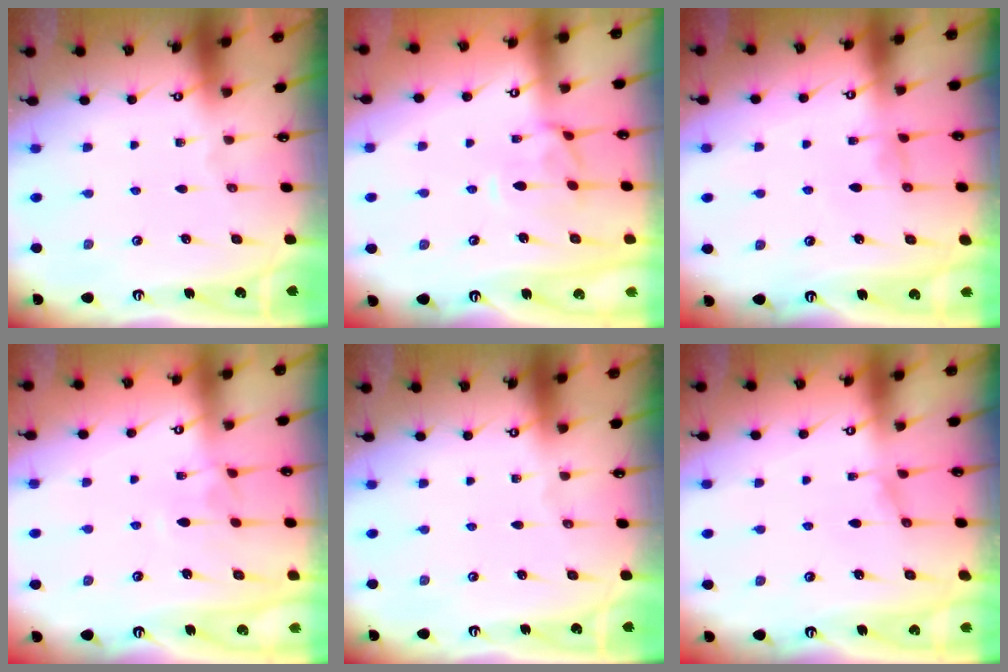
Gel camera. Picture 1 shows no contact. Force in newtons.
{"total": 1.7, "press": 1.4, "slide": 0.9}
{"total": 0.8, "press": 0.8, "slide": 0.3}
{"total": 2.0, "press": 2.0, "slide": 0.5}
{"total": 0.0}
{"total": 0.0}